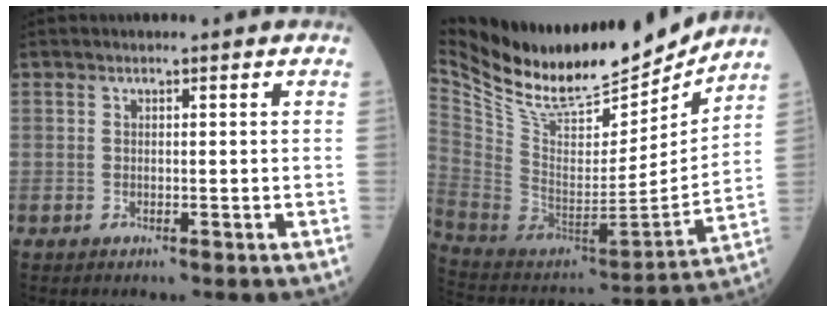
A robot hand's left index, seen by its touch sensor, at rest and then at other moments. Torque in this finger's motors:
{"motor_torque": [0.18, -0.45, 0.03, 0.02]}